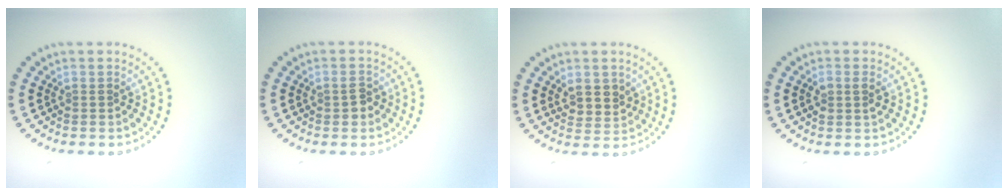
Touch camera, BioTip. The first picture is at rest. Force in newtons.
{"total": 1.3, "press": 1.3, "slide": 0.1}
{"total": 2.6, "press": 2.4, "slide": 1.0}
{"total": 1.4, "press": 1.4, "slide": 0.5}